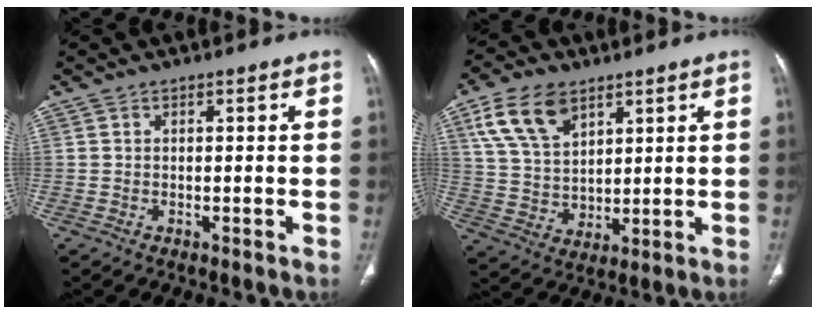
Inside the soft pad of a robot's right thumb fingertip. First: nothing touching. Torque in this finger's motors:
{"motor_torque": [-0.10, 0.13, 0.02, 0.02, 0.25]}